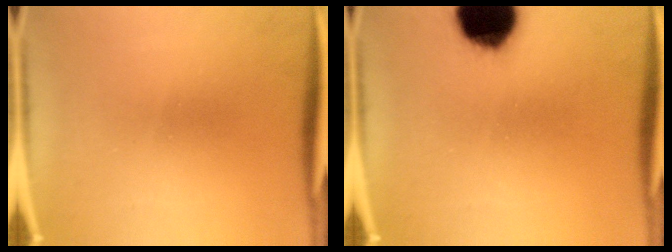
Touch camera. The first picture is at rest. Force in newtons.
{"total": 16.4}